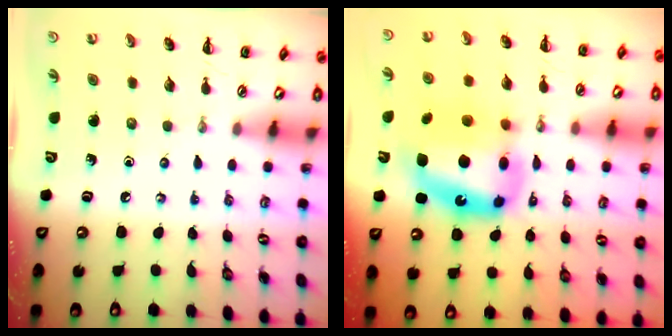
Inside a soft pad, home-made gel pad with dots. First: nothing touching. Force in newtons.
{"total": 16.6, "press": 16.0, "slide": 4.2}